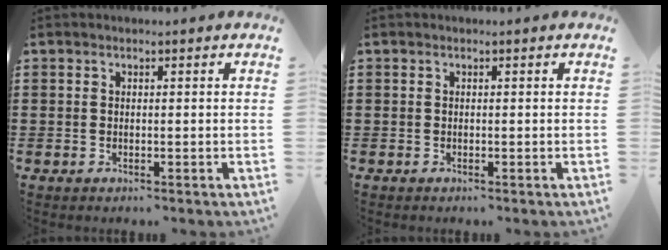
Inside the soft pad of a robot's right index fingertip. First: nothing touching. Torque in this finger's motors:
{"motor_torque": [-0.27, 0.35, -0.89, -0.14]}